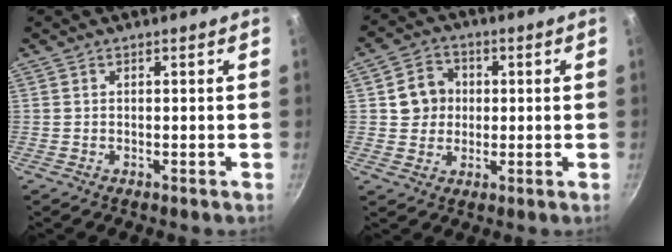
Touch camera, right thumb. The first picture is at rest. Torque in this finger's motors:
{"motor_torque": [-0.31, 0.33, -0.02, -0.01, 0.11]}